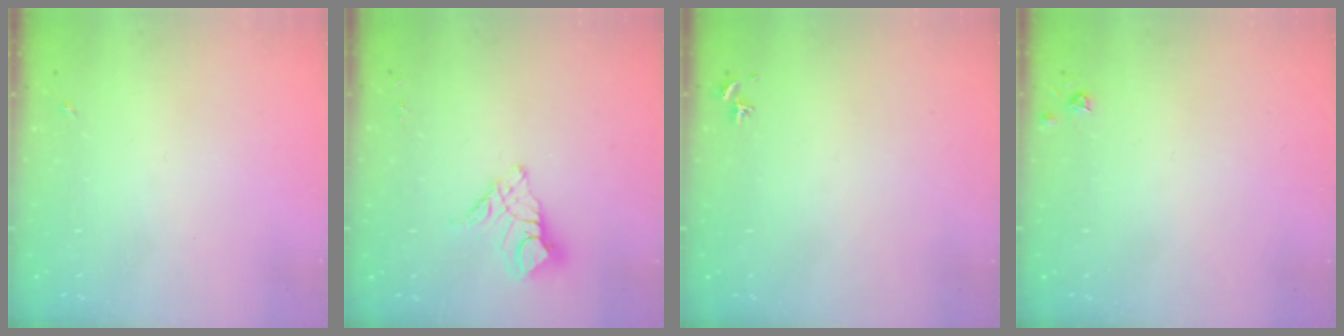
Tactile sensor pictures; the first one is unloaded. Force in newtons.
{"total": 11.3, "press": 11.3, "slide": 1.1}
{"total": 0.7, "press": 0.5, "slide": 0.4}
{"total": 3.8, "press": 3.8, "slide": 0.5}